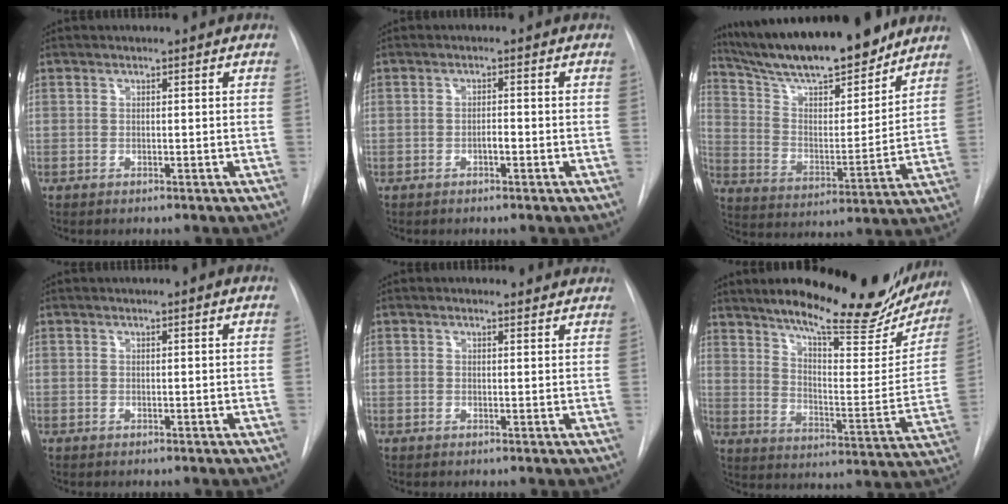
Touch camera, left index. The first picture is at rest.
{"total": 1.2, "force": [-0.6, 0.3, 1.0], "torque": [-0.016, 0.002, -0.010]}
{"total": 20.6, "force": [17.8, 3.1, 9.9], "torque": [-0.169, -0.004, 0.290]}
{"total": 0.5, "force": [0.3, -0.1, 0.4], "torque": [-0.009, 0.002, 0.007]}
{"total": 2.8, "force": [2.6, 0.9, 0.6], "torque": [-0.011, 0.003, 0.020]}
{"total": 24.9, "force": [20.4, 5.7, 13.1], "torque": [-0.182, -0.039, 0.267]}